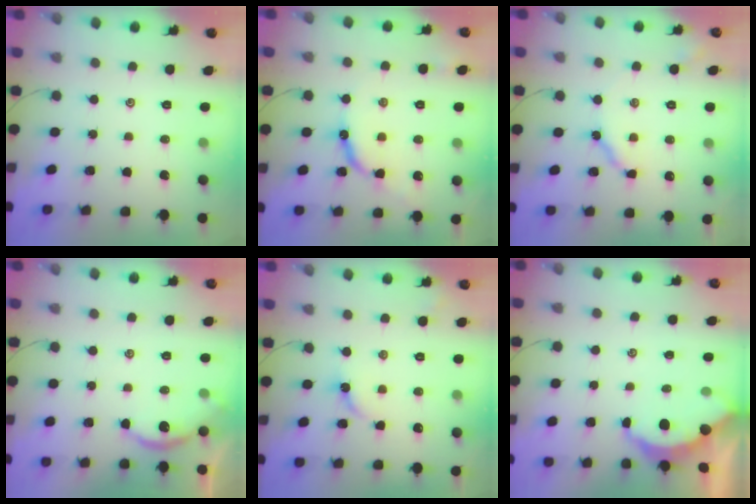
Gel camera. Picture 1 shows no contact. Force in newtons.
{"total": 9.8, "press": 9.7, "slide": 0.8}
{"total": 5.7, "press": 5.7, "slide": 0.8}
{"total": 3.2, "press": 3.1, "slide": 0.6}
{"total": 3.7, "press": 3.7, "slide": 0.4}
{"total": 3.1, "press": 3.1, "slide": 0.4}